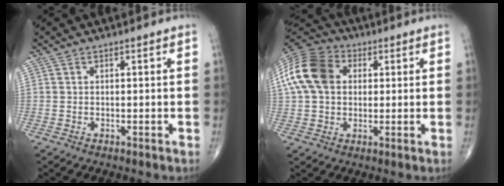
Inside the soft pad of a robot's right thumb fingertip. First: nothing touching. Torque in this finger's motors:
{"motor_torque": [-0.33, 0.92, 1.03, 0.07, 0.13]}